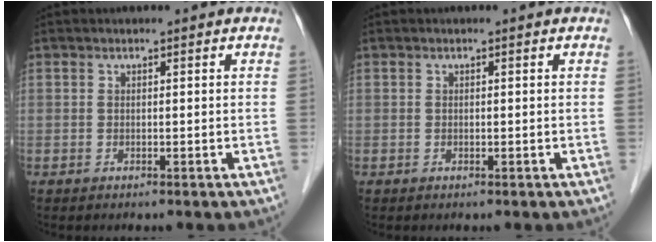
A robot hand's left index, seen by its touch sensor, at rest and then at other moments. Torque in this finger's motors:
{"motor_torque": [-0.34, 0.39, -0.03, -0.01]}